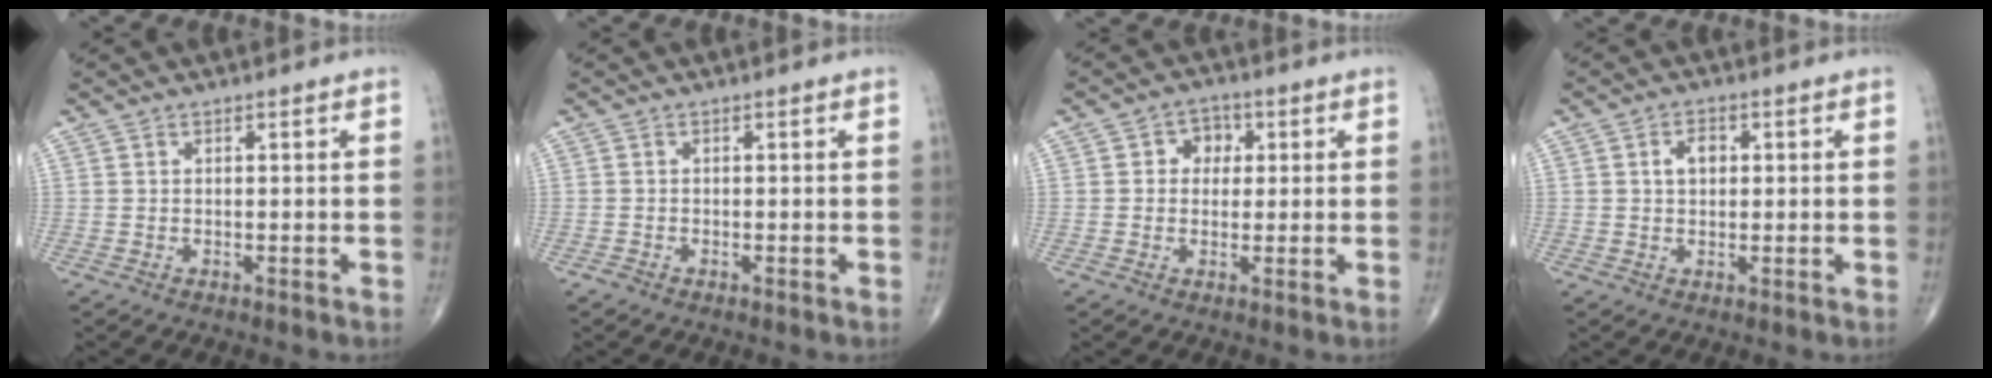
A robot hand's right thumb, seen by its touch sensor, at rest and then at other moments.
{"total": 0.5, "force": [-0.4, 0.3, 0.2], "torque": [-0.007, -0.002, -0.012]}
{"total": 4.6, "force": [1.0, 3.9, 2.2], "torque": [0.000, 0.006, 0.007]}
{"total": 3.5, "force": [0.7, 2.4, 2.4], "torque": [-0.035, 0.006, 0.010]}